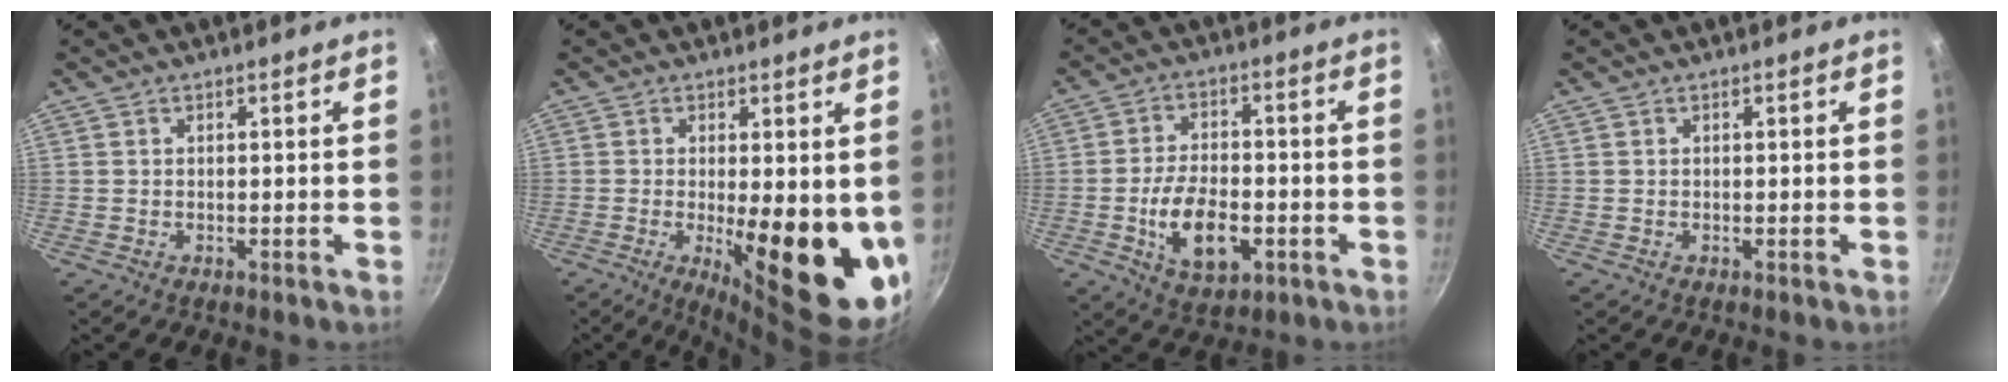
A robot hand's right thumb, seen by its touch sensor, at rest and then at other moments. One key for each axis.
{"total": 16.5, "fx": -1.5, "fy": 5.3, "fz": 15.5, "tx": -0.183, "ty": -0.032, "tz": -0.008}
{"total": 11.7, "fx": -3.4, "fy": 6.5, "fz": 9.2, "tx": -0.146, "ty": 0.013, "tz": -0.052}
{"total": 0.0}